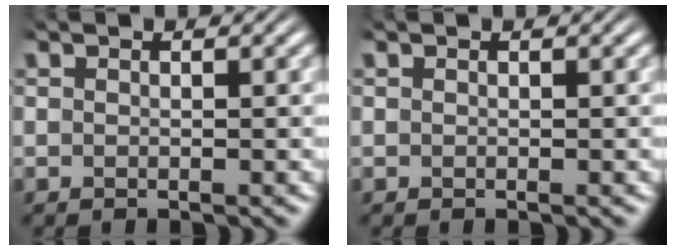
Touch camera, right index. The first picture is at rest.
{"total": 0.0}